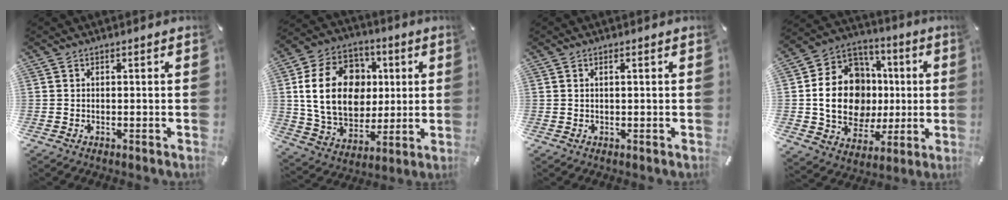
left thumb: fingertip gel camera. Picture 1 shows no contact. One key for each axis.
{"total": 20.6, "fx": 3.0, "fy": 16.1, "fz": 12.5, "tx": -0.235, "ty": 0.008, "tz": 0.060}
{"total": 1.0, "fx": 0.3, "fy": 0.1, "fz": 0.9, "tx": -0.018, "ty": -0.002, "tz": 0.005}
{"total": 18.7, "fx": 0.1, "fy": 15.4, "fz": 10.5, "tx": -0.200, "ty": 0.003, "tz": 0.010}